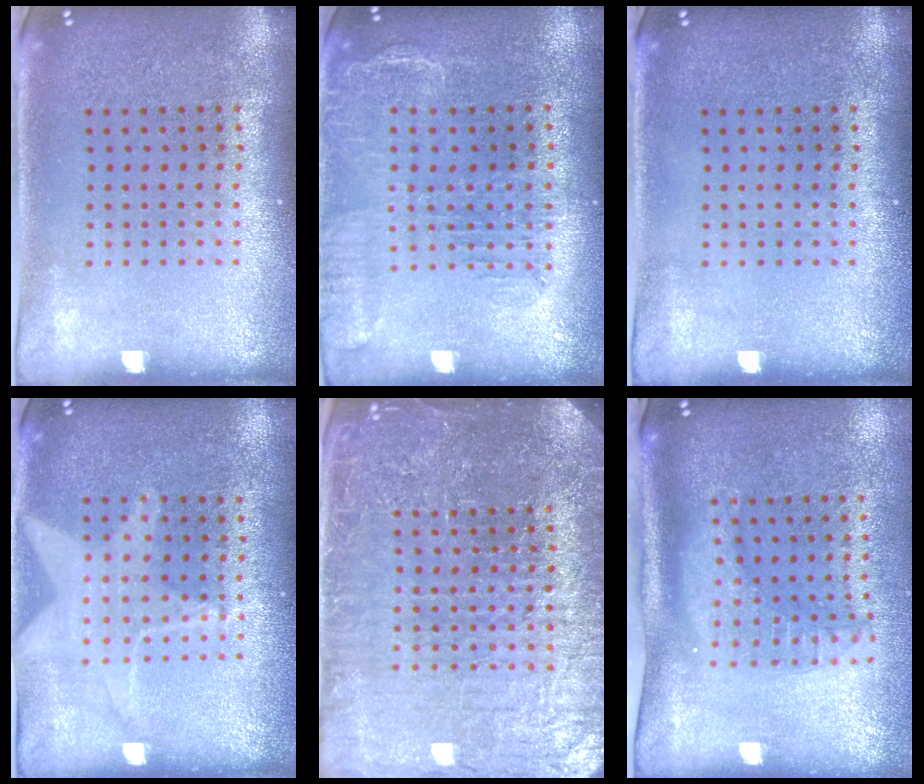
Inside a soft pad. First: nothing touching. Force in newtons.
{"total": 1.7, "press": 1.4, "slide": 0.8}
{"total": 0.0}
{"total": 1.4, "press": 1.4, "slide": 0.5}
{"total": 5.1, "press": 4.7, "slide": 2.0}
{"total": 2.0, "press": 1.5, "slide": 1.3}